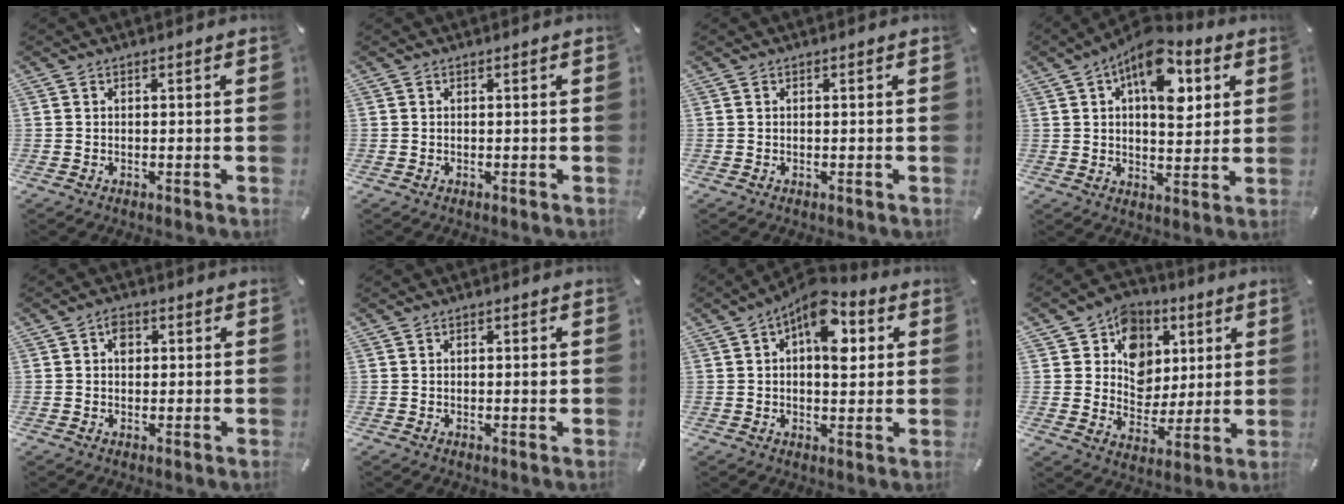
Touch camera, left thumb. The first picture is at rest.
{"total": 0.0}
{"total": 0.0}
{"total": 14.5, "force": [6.4, 7.7, 10.5], "torque": [-0.145, -0.026, 0.107]}
{"total": 3.1, "force": [0.7, 2.4, 1.8], "torque": [-0.016, -0.001, 0.005]}
{"total": 1.4, "force": [0.2, 0.6, 1.3], "torque": [-0.016, 0.001, -0.001]}
{"total": 12.2, "force": [4.7, 6.6, 9.2], "torque": [-0.121, -0.023, 0.078]}
{"total": 11.9, "force": [3.7, 10.8, 3.2], "torque": [-0.049, -0.027, 0.072]}